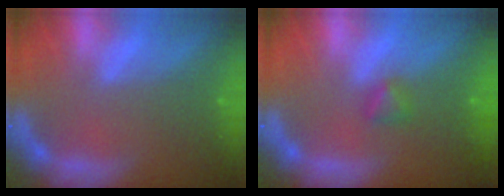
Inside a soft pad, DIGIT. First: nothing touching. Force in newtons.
{"total": 1.4}